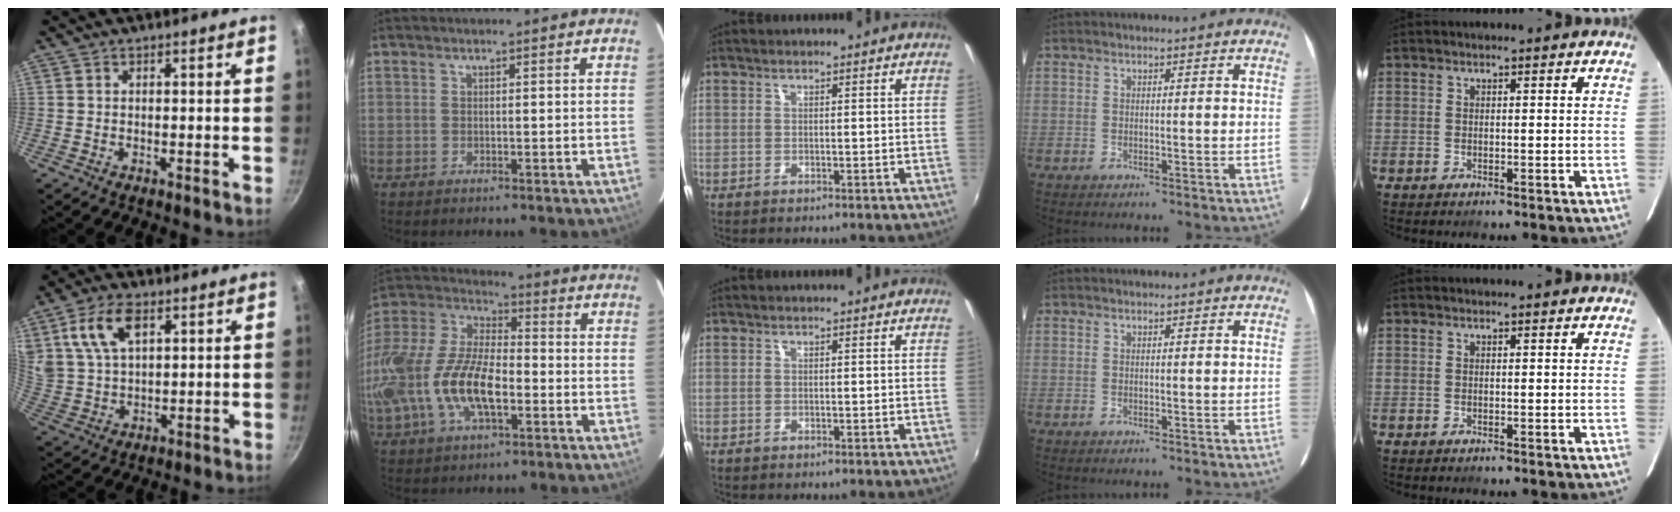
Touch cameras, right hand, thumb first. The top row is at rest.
{"thumb": {"total": 10.7, "force": [4.7, 5.8, 7.6], "torque": [-0.141, -0.009, 0.096]}, "index": {"total": 25.1, "force": [-6.3, 12.5, 20.9], "torque": [-0.462, -0.022, -0.117]}}